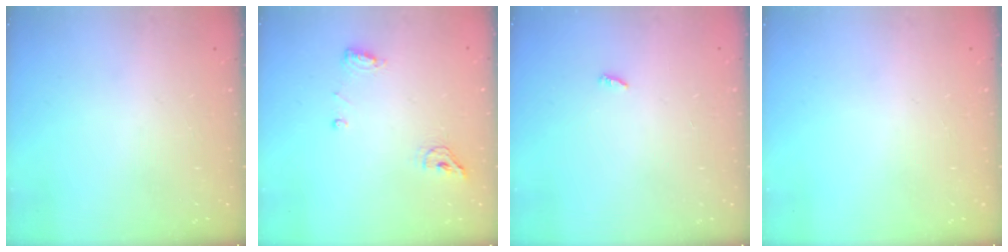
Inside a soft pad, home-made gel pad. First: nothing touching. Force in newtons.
{"total": 8.1, "press": 7.2, "slide": 3.7}
{"total": 2.3, "press": 2.3, "slide": 0.2}
{"total": 0.0}